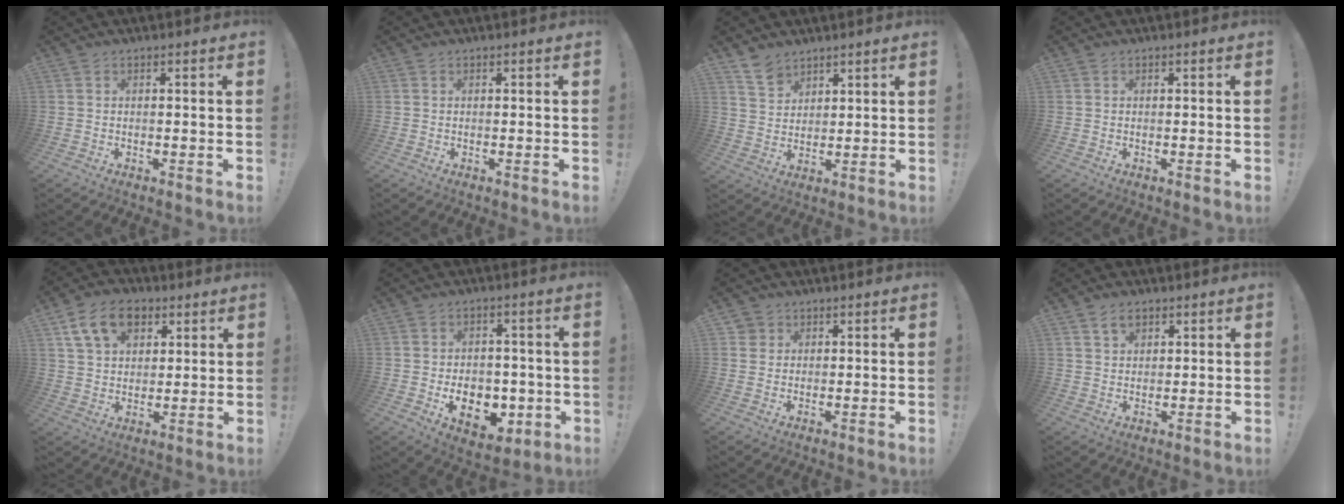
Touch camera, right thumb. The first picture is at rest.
{"total": 0.0}
{"total": 6.5, "force": [5.2, 3.7, 1.1], "torque": [-0.021, -0.037, 0.101]}
{"total": 0.0}
{"total": 13.4, "force": [6.5, 9.2, 7.4], "torque": [-0.111, -0.018, 0.123]}
{"total": 10.8, "force": [-2.6, 8.2, 6.5], "torque": [-0.086, 0.010, -0.038]}
{"total": 2.5, "force": [1.1, 2.2, 0.2], "torque": [-0.004, -0.002, 0.020]}
{"total": 4.1, "force": [2.4, 2.7, 1.9], "torque": [-0.023, -0.008, 0.043]}